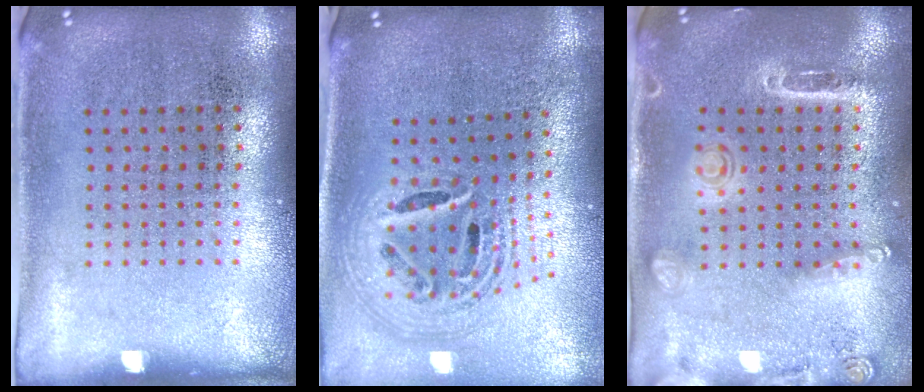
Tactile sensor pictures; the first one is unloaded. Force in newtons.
{"total": 2.6, "press": 1.8, "slide": 1.8}
{"total": 1.6, "press": 1.5, "slide": 0.6}